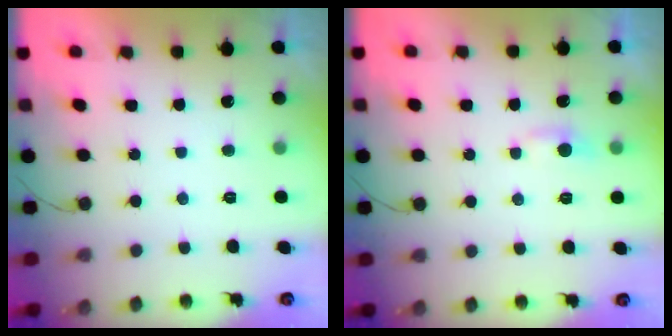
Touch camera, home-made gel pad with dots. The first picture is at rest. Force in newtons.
{"total": 3.3, "press": 3.3, "slide": 0.4}